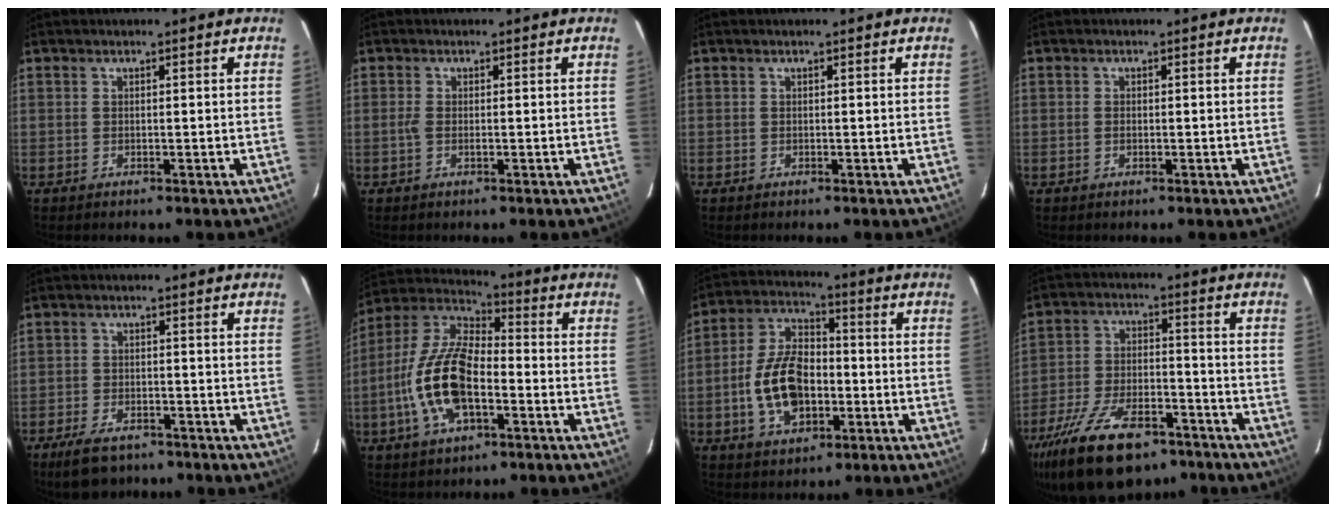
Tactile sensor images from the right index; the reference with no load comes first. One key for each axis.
{"total": 1.7, "fx": -0.3, "fy": 0.5, "fz": 1.6, "tx": -0.035, "ty": -0.001, "tz": -0.007}
{"total": 0.0}
{"total": 0.8, "fx": -0.2, "fy": 0.5, "fz": 0.6, "tx": -0.013, "ty": 0.001, "tz": -0.005}
{"total": 7.8, "fx": -5.9, "fy": 3.6, "fz": 3.7, "tx": -0.095, "ty": -0.005, "tz": -0.098}
{"total": 16.1, "fx": -4.5, "fy": 7.2, "fz": 13.6, "tx": -0.287, "ty": 0.002, "tz": -0.091}
{"total": 13.4, "fx": -3.0, "fy": 8.1, "fz": 10.2, "tx": -0.208, "ty": 0.019, "tz": -0.049}
{"total": 21.0, "fx": -14.5, "fy": 9.5, "fz": 11.9, "tx": -0.247, "ty": -0.024, "tz": -0.236}